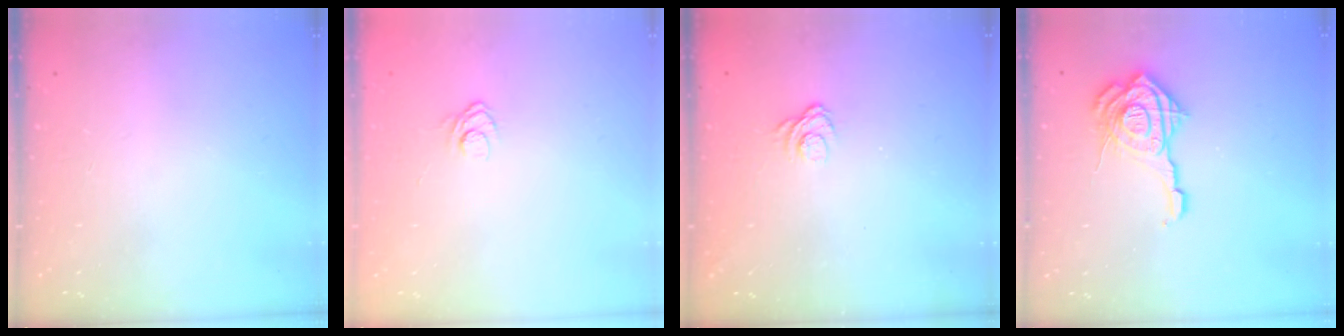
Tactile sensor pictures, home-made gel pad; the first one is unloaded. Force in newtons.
{"total": 3.7, "press": 3.6, "slide": 1.2}
{"total": 5.1, "press": 4.9, "slide": 1.3}
{"total": 16.9, "press": 16.8, "slide": 1.7}